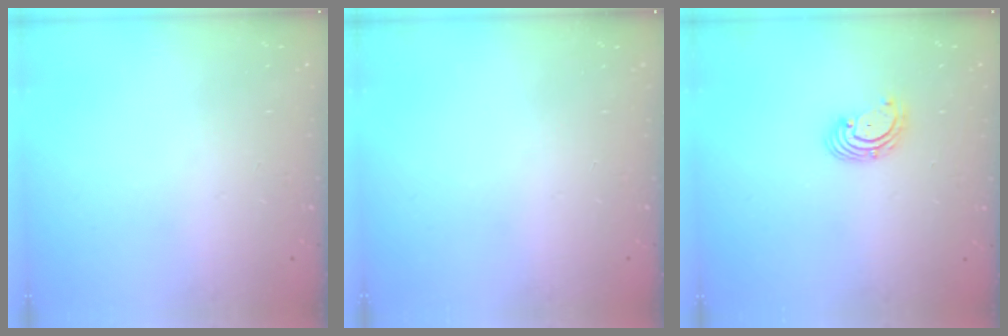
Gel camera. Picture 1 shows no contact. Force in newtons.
{"total": 0.0}
{"total": 2.9, "press": 2.9, "slide": 0.1}